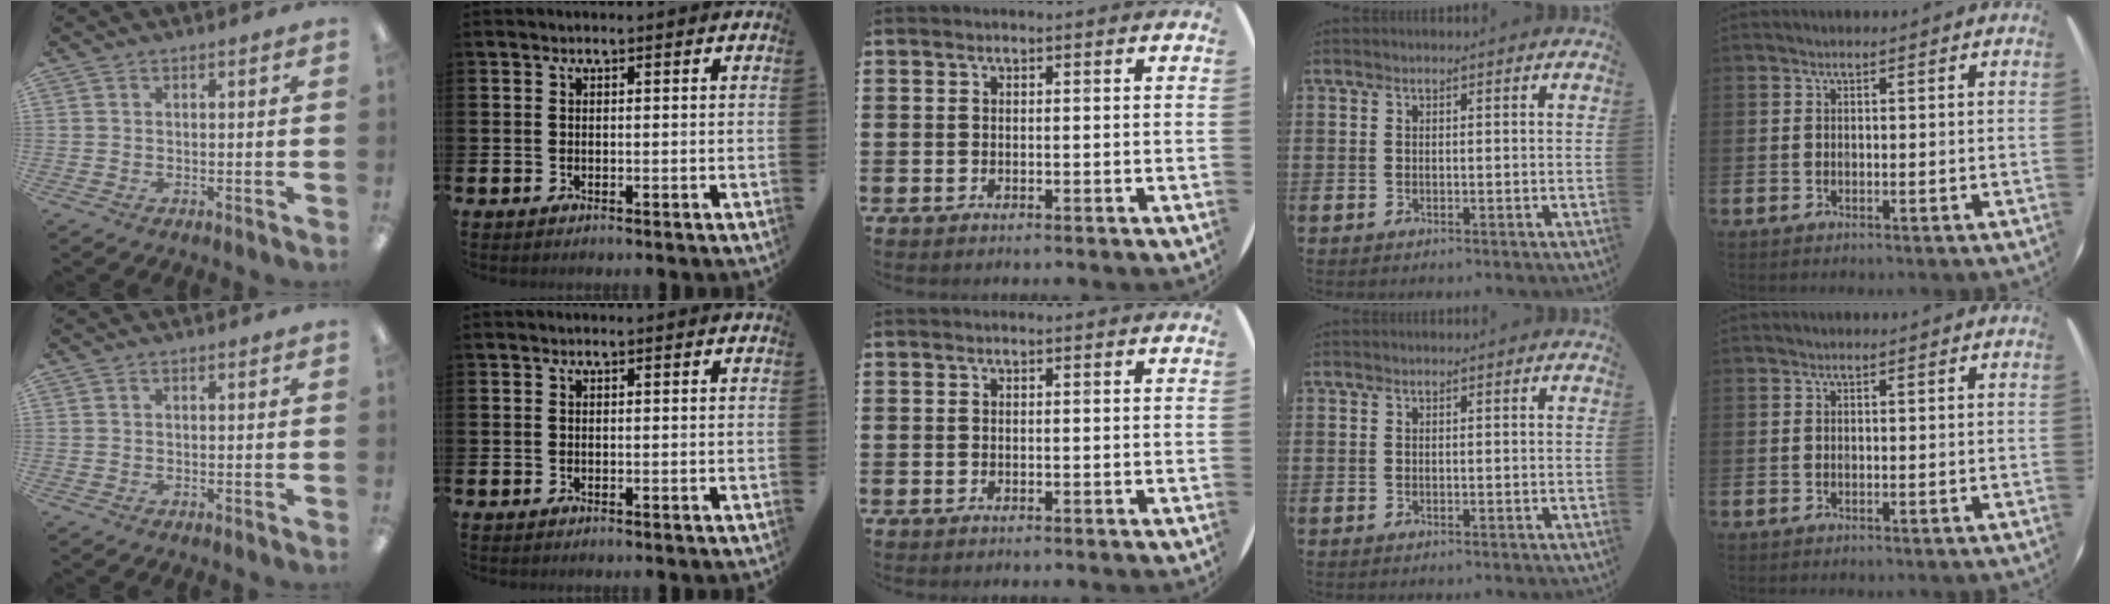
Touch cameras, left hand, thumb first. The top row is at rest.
{}